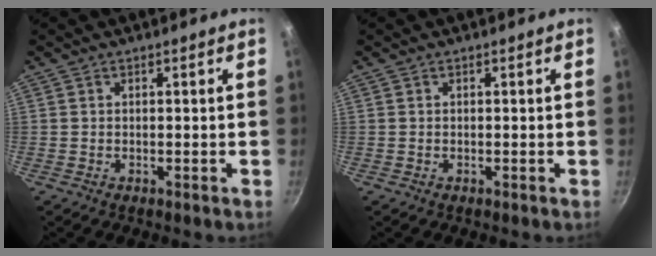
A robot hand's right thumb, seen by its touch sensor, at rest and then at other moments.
{"total": 0.0}